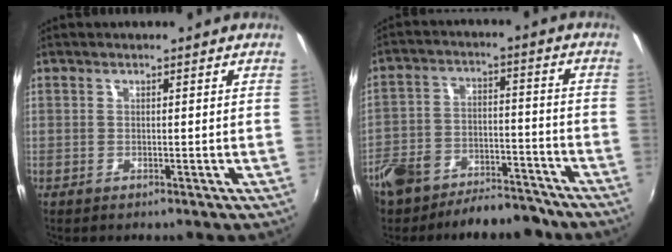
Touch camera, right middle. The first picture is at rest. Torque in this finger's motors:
{"motor_torque": [0.45, -0.46, 0.26, 0.10]}